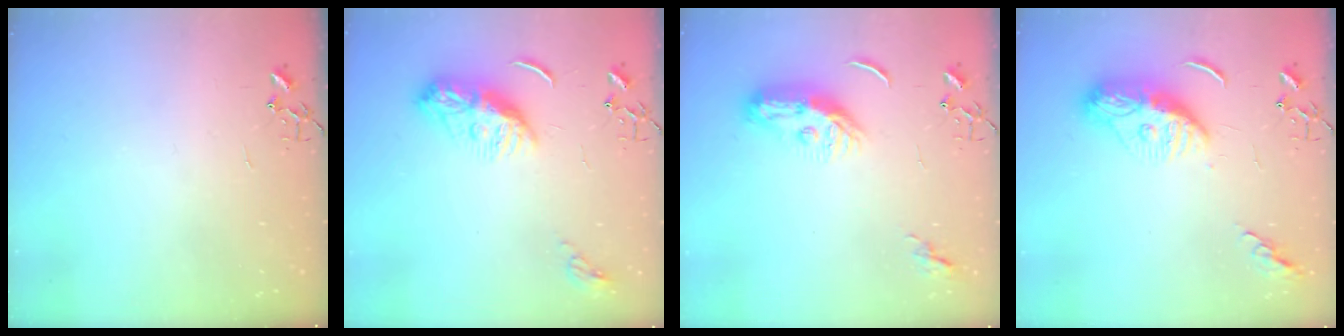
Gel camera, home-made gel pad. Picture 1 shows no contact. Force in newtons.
{"total": 9.4, "press": 9.4, "slide": 0.6}
{"total": 9.3, "press": 9.2, "slide": 1.2}
{"total": 11.6, "press": 11.6, "slide": 1.0}